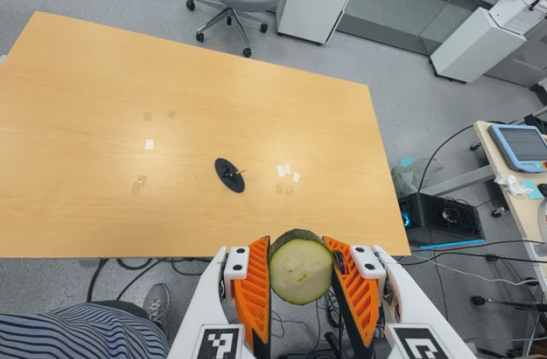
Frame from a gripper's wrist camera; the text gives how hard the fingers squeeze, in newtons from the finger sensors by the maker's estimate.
{"total": 9.6, "left": 8.7, "right": 10.6}